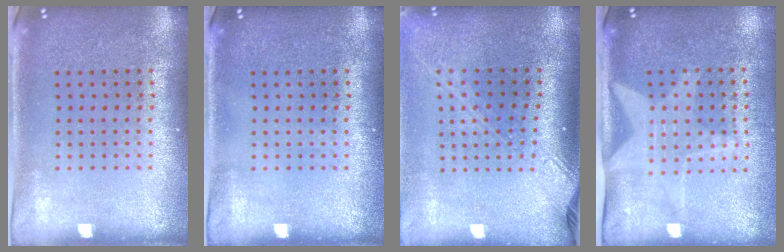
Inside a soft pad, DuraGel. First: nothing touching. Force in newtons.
{"total": 0.0}
{"total": 2.1, "press": 1.6, "slide": 1.4}
{"total": 1.9, "press": 1.5, "slide": 1.1}